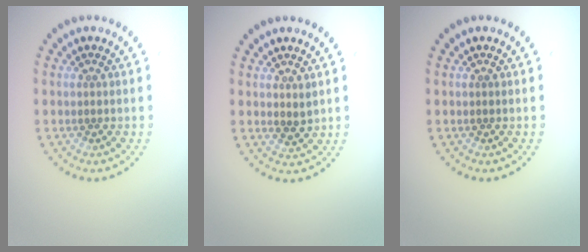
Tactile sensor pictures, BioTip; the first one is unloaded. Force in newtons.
{"total": 1.2, "press": 1.0, "slide": 0.6}
{"total": 0.0}